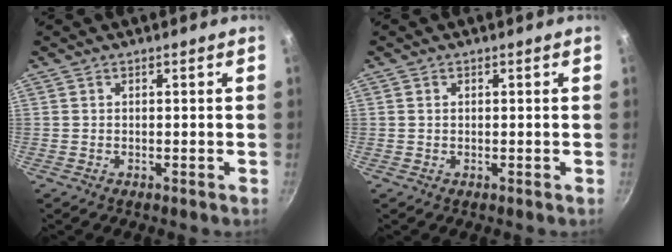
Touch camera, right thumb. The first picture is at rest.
{"total": 0.6, "force": [0.2, 0.4, 0.3], "torque": [-0.007, 0.002, 0.004]}